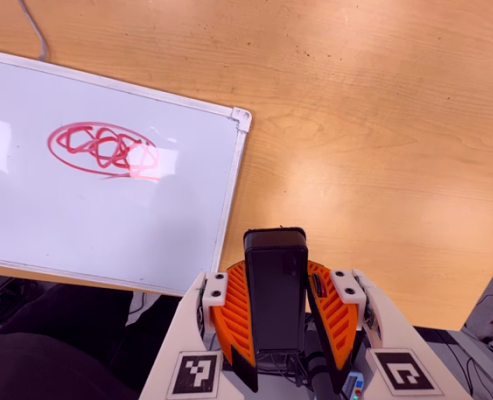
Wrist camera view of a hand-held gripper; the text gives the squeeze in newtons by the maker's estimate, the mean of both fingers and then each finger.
{"total": 7.5, "left": 6.7, "right": 8.3}